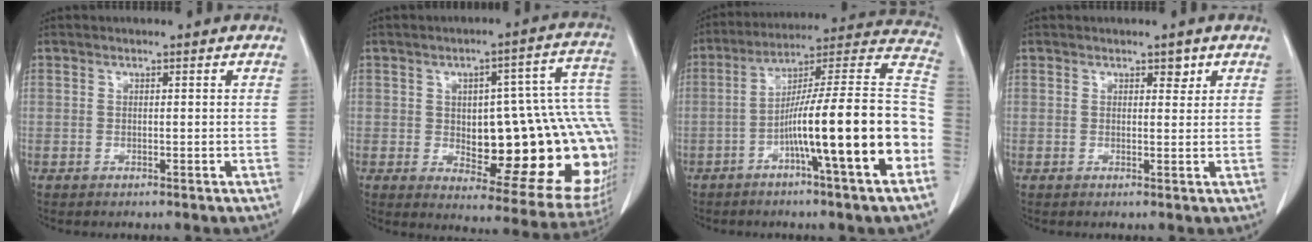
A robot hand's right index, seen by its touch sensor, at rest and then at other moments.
{"total": 24.3, "force": [-1.4, 7.0, 23.2], "torque": [-0.220, 0.033, 0.009]}
{"total": 20.6, "force": [-6.3, -0.1, 19.6], "torque": [-0.252, 0.018, -0.105]}
{"total": 1.5, "force": [1.0, 0.8, 0.8], "torque": [-0.005, -0.004, 0.011]}